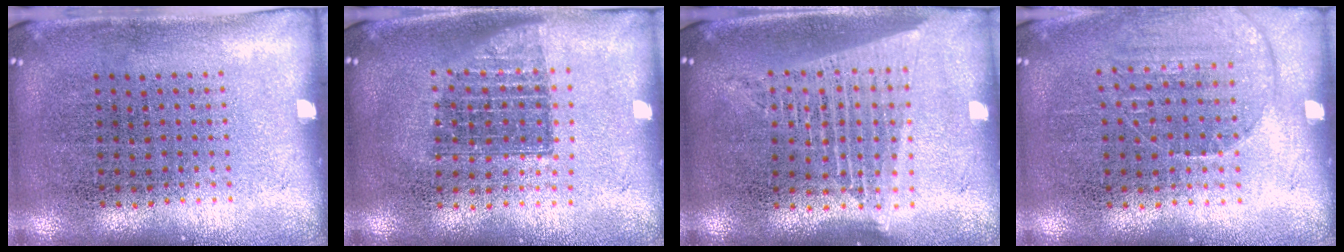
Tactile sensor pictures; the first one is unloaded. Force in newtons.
{"total": 1.3, "press": 1.1, "slide": 0.8}
{"total": 1.8, "press": 1.6, "slide": 0.8}
{"total": 1.4, "press": 1.3, "slide": 0.3}